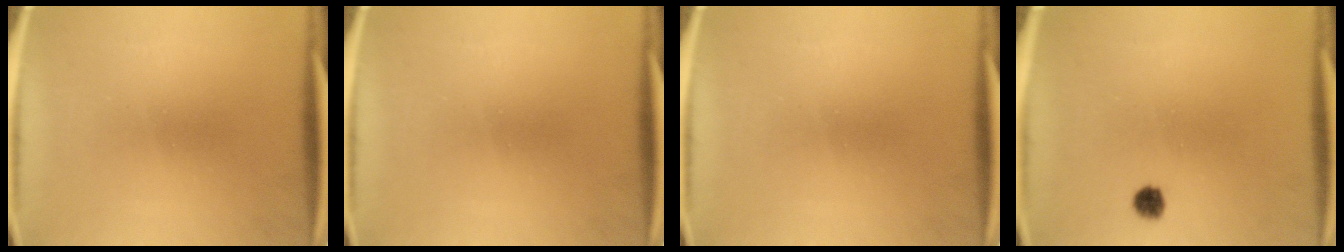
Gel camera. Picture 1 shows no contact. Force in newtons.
{"total": 0.0}
{"total": 0.0}
{"total": 2.2}